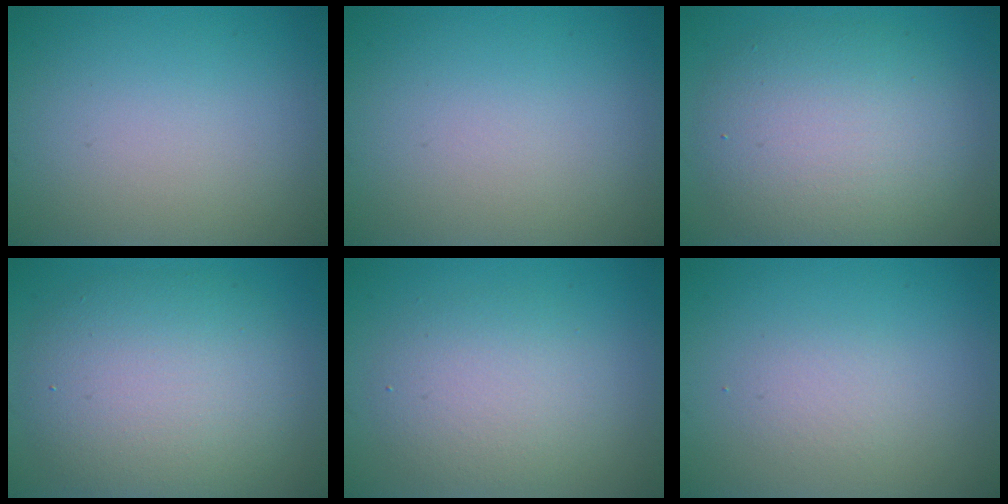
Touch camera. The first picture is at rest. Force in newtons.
{"total": 0.0}
{"total": 7.2, "press": 7.2, "slide": 0.3}
{"total": 7.8, "press": 7.8, "slide": 0.6}
{"total": 4.0, "press": 4.0, "slide": 0.3}
{"total": 1.3, "press": 1.3, "slide": 0.1}